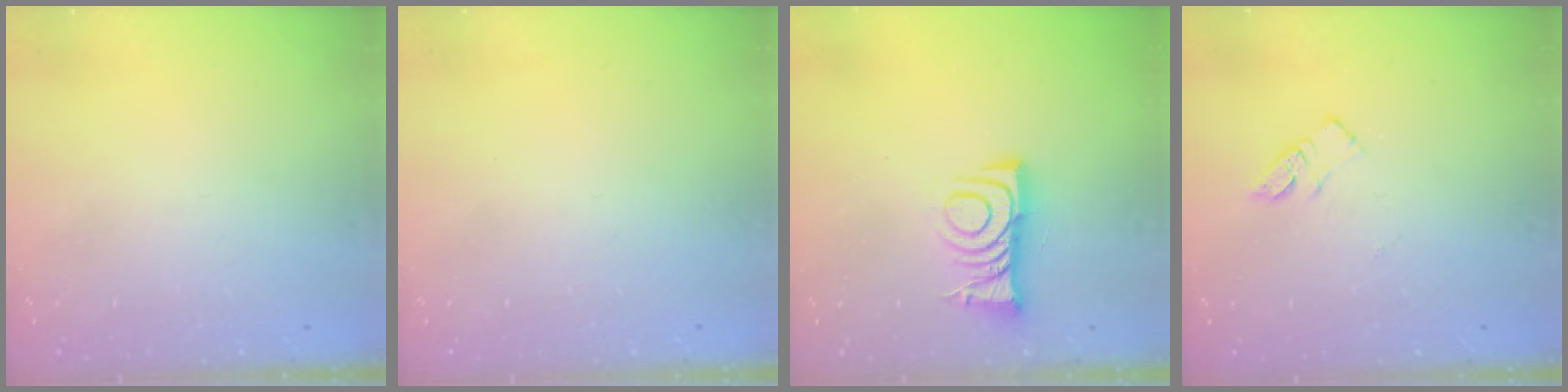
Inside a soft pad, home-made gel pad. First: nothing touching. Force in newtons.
{"total": 1.8, "press": 1.8, "slide": 0.2}
{"total": 7.6, "press": 7.6, "slide": 0.7}
{"total": 5.5, "press": 5.4, "slide": 0.5}